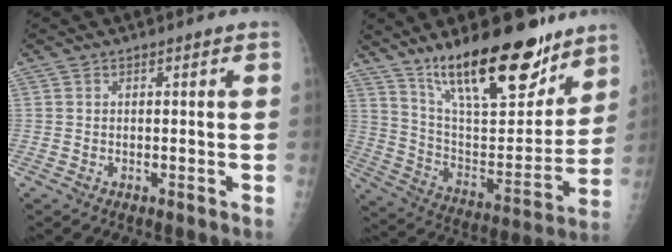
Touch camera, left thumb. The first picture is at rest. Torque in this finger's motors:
{"motor_torque": [1.67, 1.36, 1.47, -1.30, 0.21]}